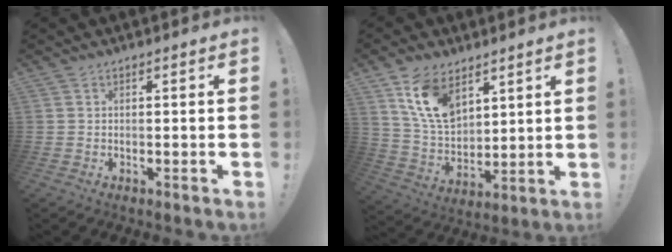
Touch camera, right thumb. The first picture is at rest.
{"total": 14.2, "force": [8.2, 8.7, 7.7], "torque": [-0.155, -0.035, 0.160]}